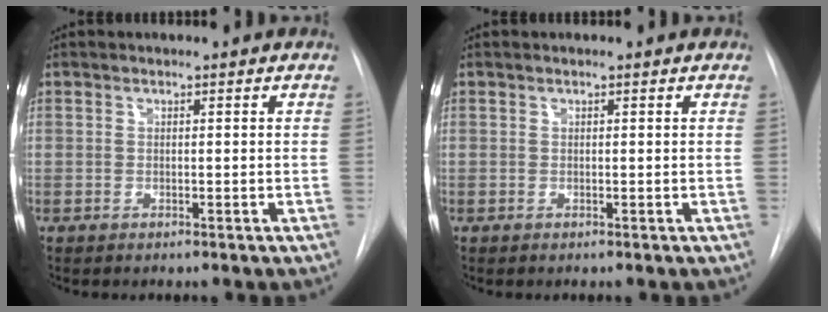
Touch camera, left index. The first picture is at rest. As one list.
[{"total": 0.0}]